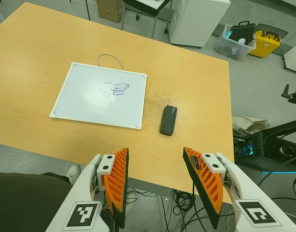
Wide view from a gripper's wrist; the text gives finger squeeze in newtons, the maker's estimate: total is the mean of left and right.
{"total": 0.0}